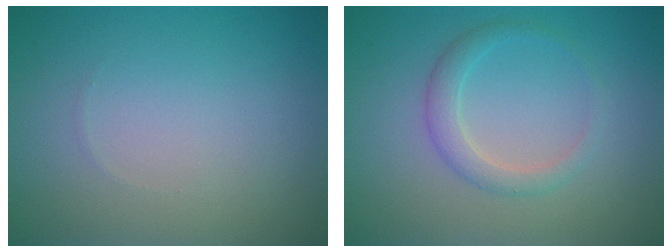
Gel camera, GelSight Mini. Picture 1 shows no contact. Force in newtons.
{"total": 2.2, "press": 2.2, "slide": 0.2}